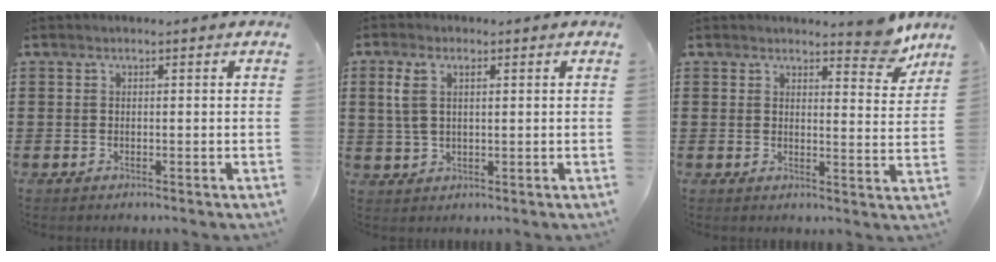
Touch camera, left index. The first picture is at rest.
{"total": 4.1, "force": [1.3, 2.1, 3.3], "torque": [-0.080, 0.006, 0.021]}
{"total": 5.5, "force": [4.7, 1.5, 2.5], "torque": [-0.030, -0.022, 0.081]}